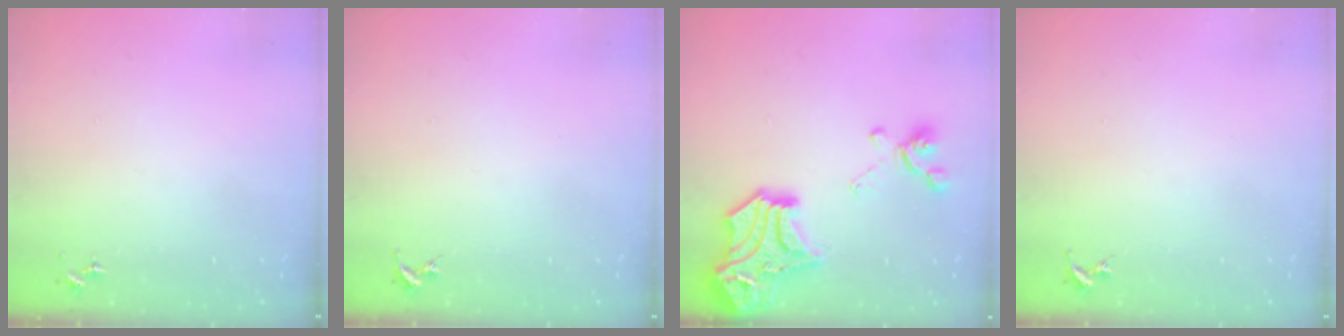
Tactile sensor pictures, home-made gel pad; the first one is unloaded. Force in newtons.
{"total": 0.0}
{"total": 23.1, "press": 23.1, "slide": 1.7}
{"total": 0.0}